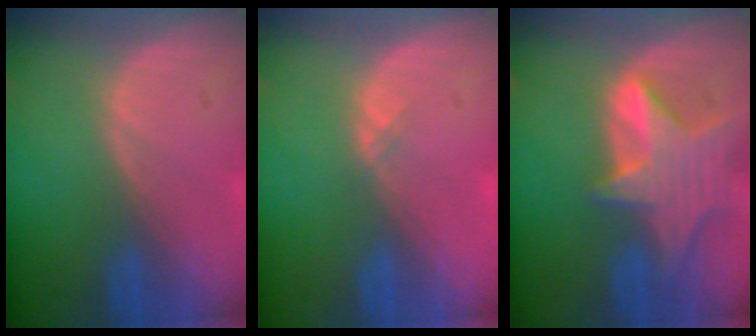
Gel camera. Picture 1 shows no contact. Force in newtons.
{"total": 0.8, "press": 0.5, "slide": 0.6}
{"total": 8.5, "press": 7.6, "slide": 3.7}